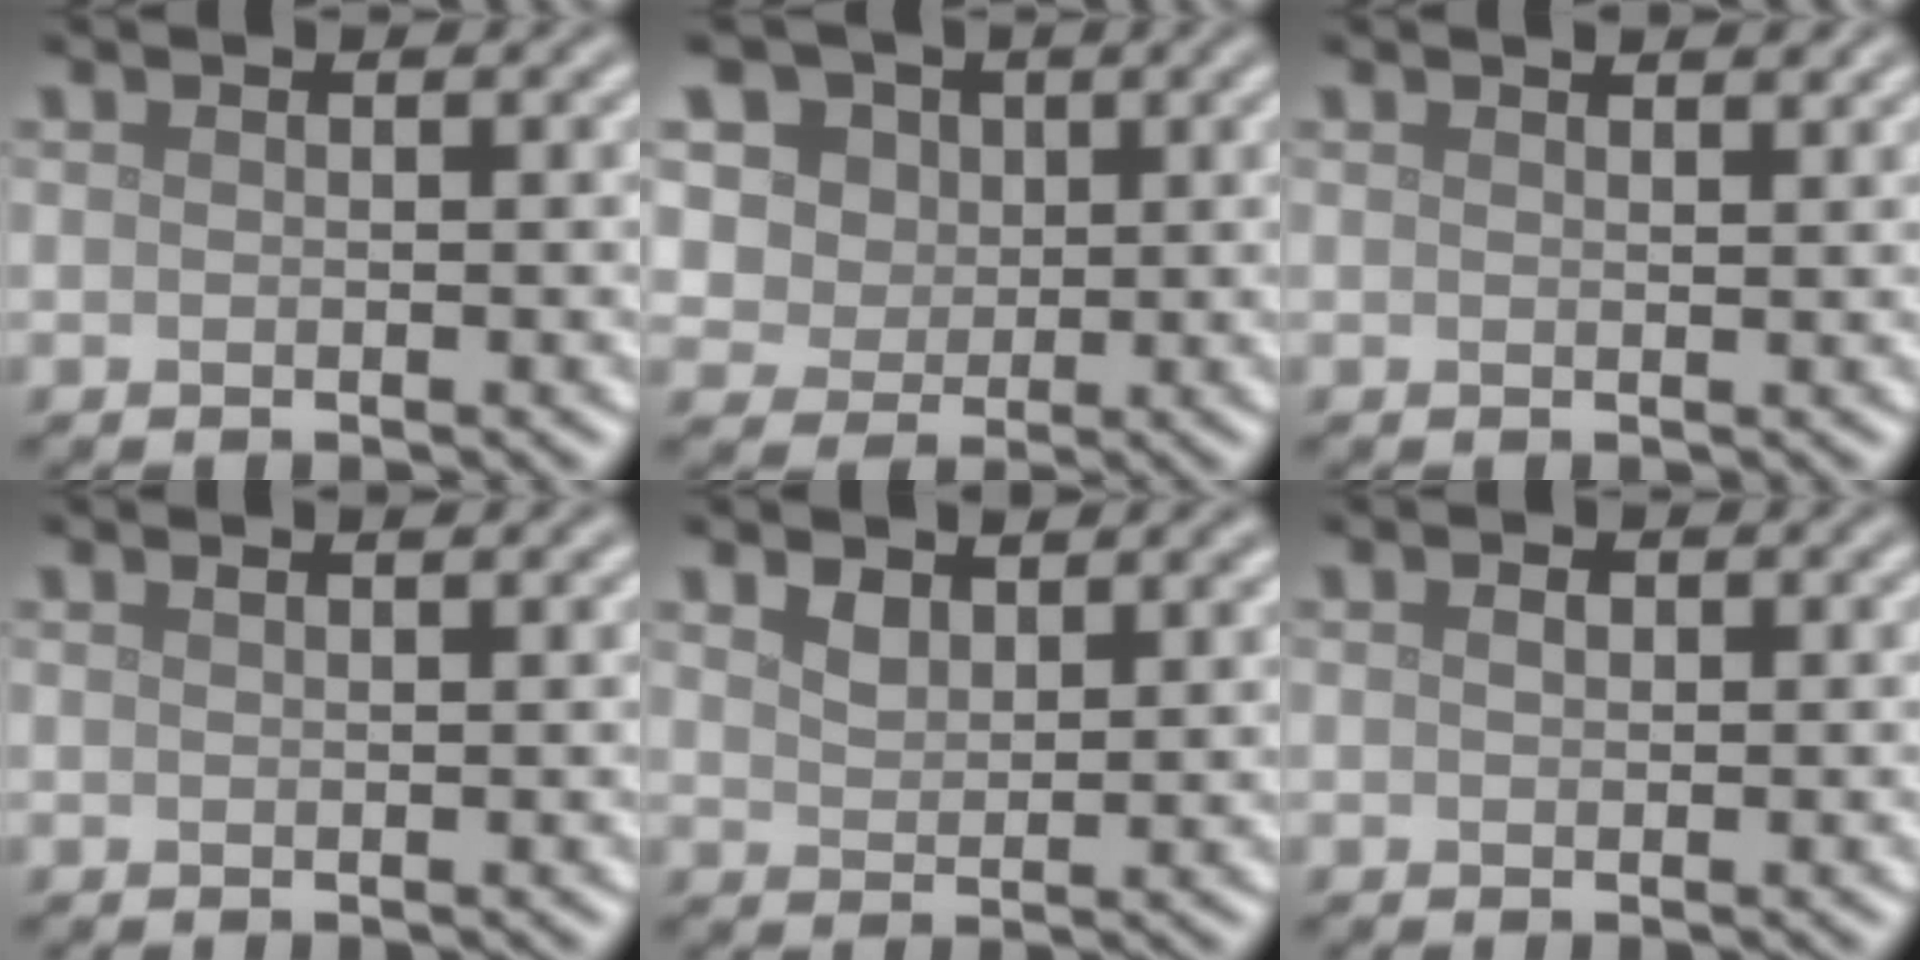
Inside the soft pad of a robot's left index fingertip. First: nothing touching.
{"total": 8.6, "force": [4.2, 6.4, 3.9], "torque": [-0.072, 0.010, 0.048]}
{"total": 1.3, "force": [1.1, 0.2, 0.6], "torque": [-0.010, -0.002, 0.015]}
{"total": 1.0, "force": [0.8, 0.3, 0.6], "torque": [-0.008, 0.002, 0.008]}
{"total": 2.4, "force": [1.8, 1.2, 1.1], "torque": [-0.027, 0.000, 0.036]}
{"total": 0.8, "force": [0.3, 0.5, 0.5], "torque": [-0.011, 0.001, 0.003]}